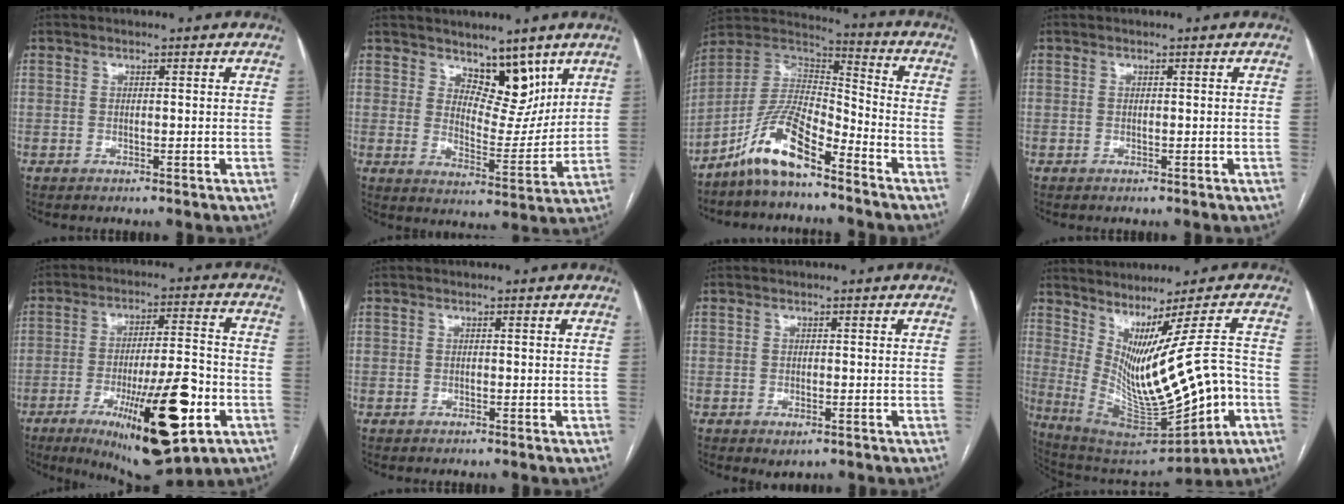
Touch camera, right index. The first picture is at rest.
{"total": 7.9, "force": [5.6, 3.9, 4.0], "torque": [-0.049, -0.008, 0.099]}
{"total": 11.6, "force": [-8.1, 3.0, 7.7], "torque": [-0.162, 0.021, -0.156]}
{"total": 0.0}
{"total": 19.7, "force": [-7.9, 4.4, 17.5], "torque": [-0.249, -0.009, -0.108]}
{"total": 0.0}
{"total": 1.6, "force": [-0.8, 0.9, 1.0], "torque": [-0.010, -0.002, -0.004]}
{"total": 17.7, "force": [-1.6, 2.8, 17.4], "torque": [-0.302, -0.010, 0.005]}